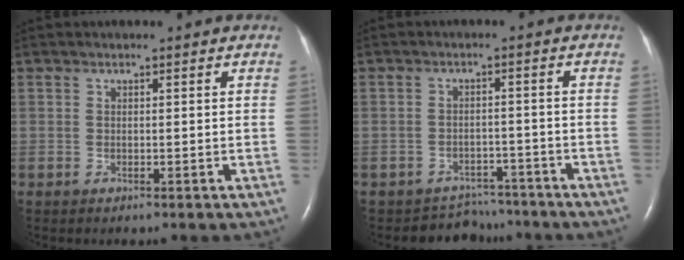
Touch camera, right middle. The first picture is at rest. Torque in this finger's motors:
{"motor_torque": [0.09, -0.10, 0.02, -0.01]}